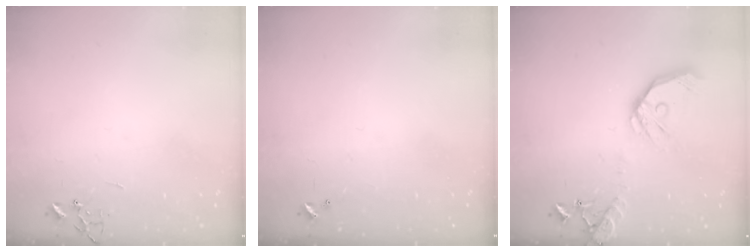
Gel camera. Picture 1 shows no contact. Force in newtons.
{"total": 0.0}
{"total": 16.6, "press": 16.4, "slide": 2.7}